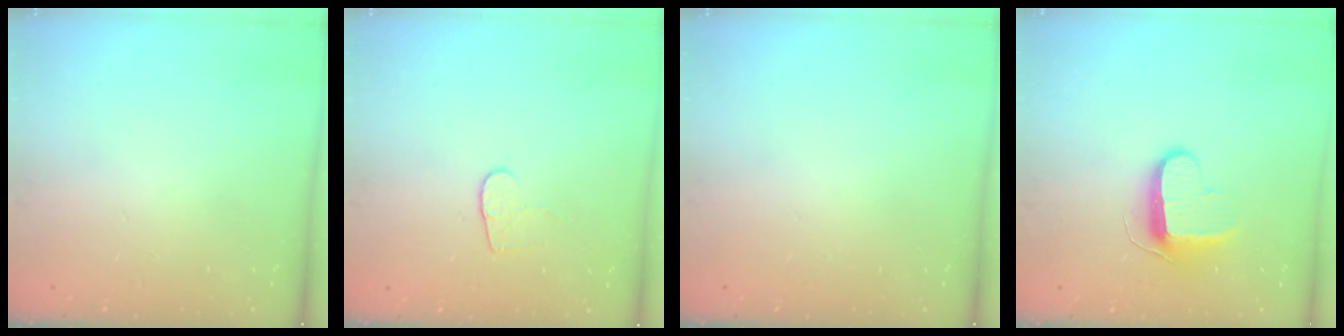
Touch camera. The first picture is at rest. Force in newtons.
{"total": 4.5, "press": 4.4, "slide": 0.5}
{"total": 0.0}
{"total": 9.8, "press": 9.7, "slide": 0.9}